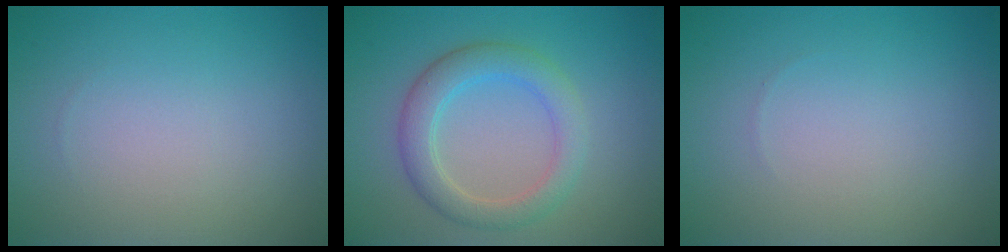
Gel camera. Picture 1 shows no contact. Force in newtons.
{"total": 3.8, "press": 3.8, "slide": 0.2}
{"total": 0.0}